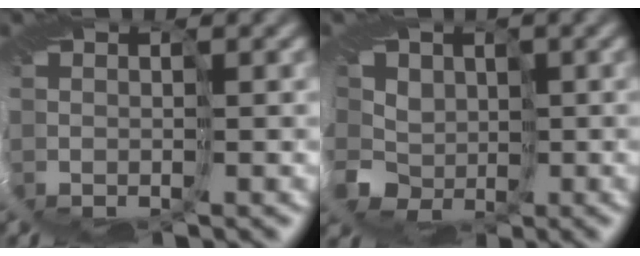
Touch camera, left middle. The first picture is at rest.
{"total": 6.0, "force": [0.0, 5.8, 1.7], "torque": [-0.049, 0.018, -0.041]}